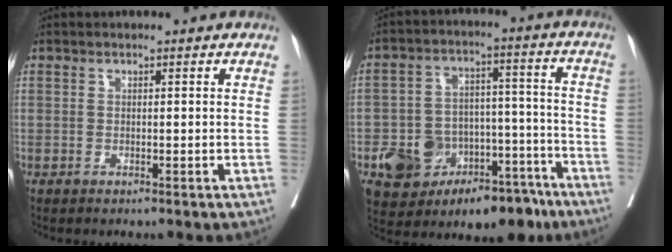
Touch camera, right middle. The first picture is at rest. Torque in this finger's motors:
{"motor_torque": [0.99, -1.15, 0.41, 0.12]}